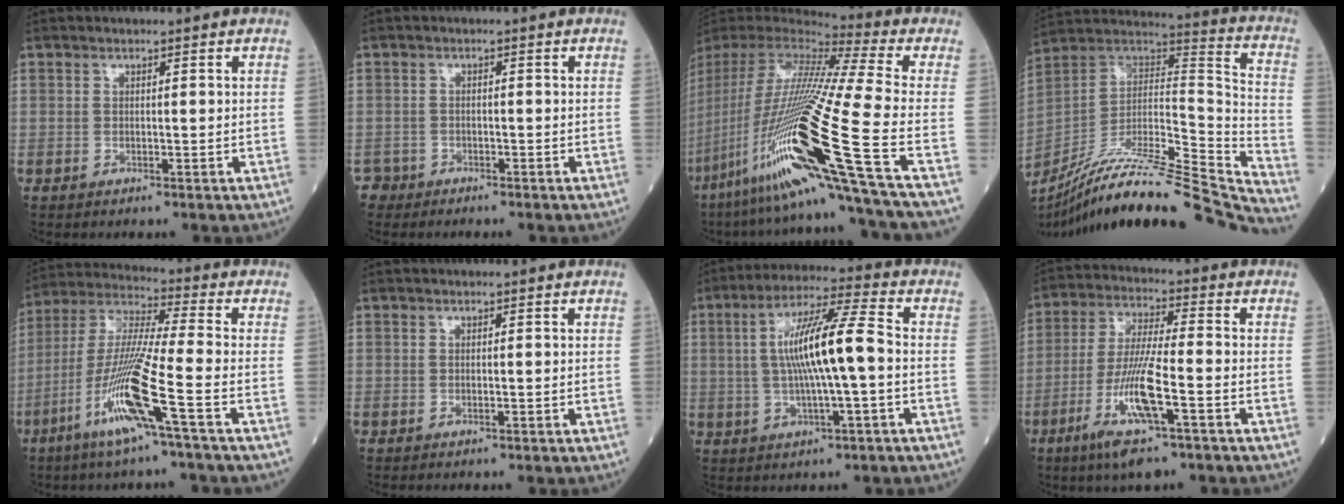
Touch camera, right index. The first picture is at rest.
{"total": 2.1, "force": [-1.6, 1.1, -0.9], "torque": [0.011, 0.006, -0.033]}
{"total": 30.5, "force": [-11.9, -0.5, 28.0], "torque": [-0.534, -0.050, -0.225]}
{"total": 32.5, "force": [-28.9, 0.2, 14.8], "torque": [-0.183, -0.029, -0.444]}
{"total": 14.0, "force": [-6.1, -1.0, 12.5], "torque": [-0.259, -0.016, -0.123]}
{"total": 0.0}
{"total": 11.6, "force": [0.1, 0.6, 11.6], "torque": [-0.214, 0.014, -0.001]}
{"total": 11.5, "force": [-5.0, 0.6, 10.3], "torque": [-0.207, -0.019, -0.095]}